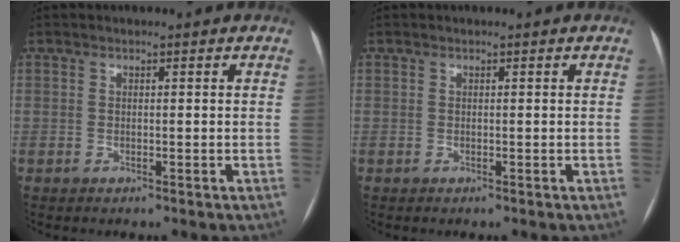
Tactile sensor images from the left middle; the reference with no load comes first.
{"total": 0.0}